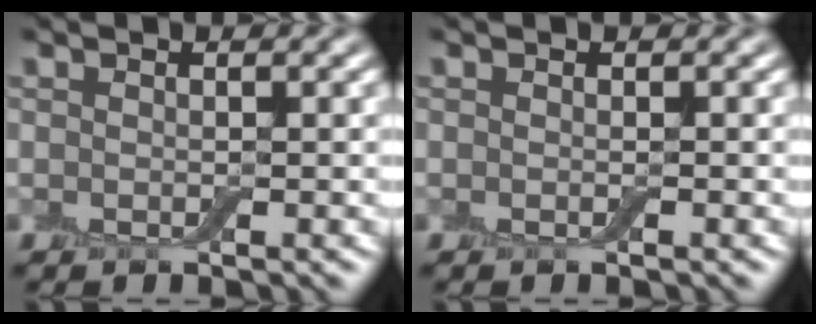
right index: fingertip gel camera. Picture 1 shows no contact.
{"total": 0.0}